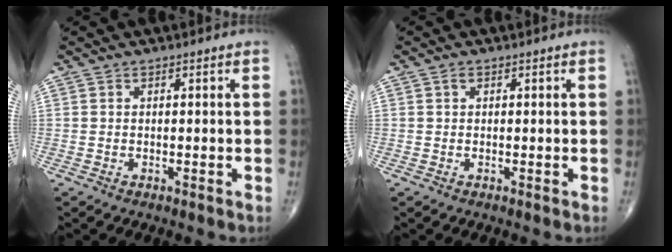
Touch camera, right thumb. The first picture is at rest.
{"total": 0.6, "force": [0.2, 0.5, 0.3], "torque": [0.000, 0.002, 0.002]}